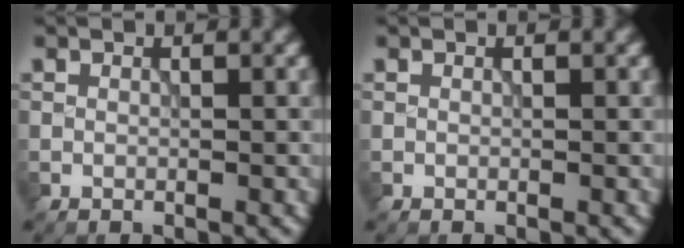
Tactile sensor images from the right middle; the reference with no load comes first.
{"total": 0.0}